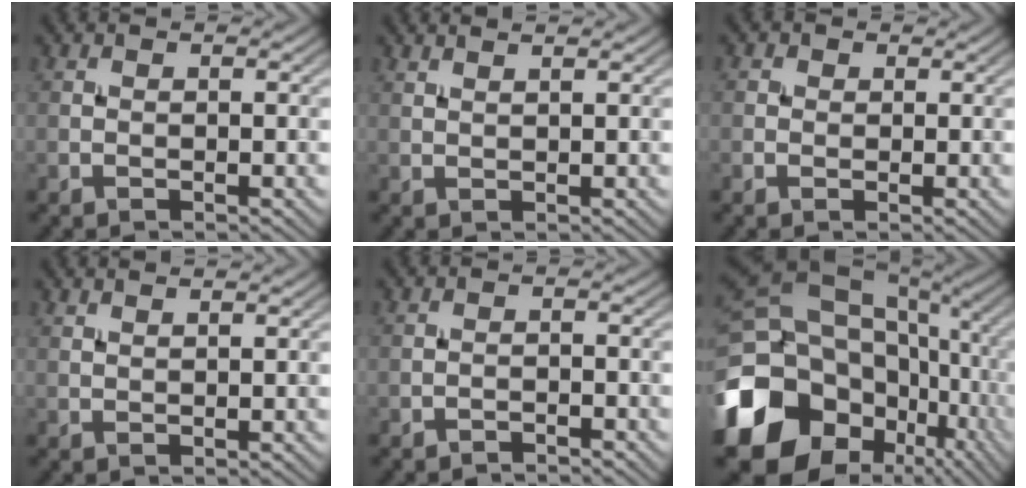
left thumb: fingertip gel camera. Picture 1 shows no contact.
{"total": 1.7, "force": [1.4, 0.3, 0.9], "torque": [-0.012, 0.002, 0.018]}
{"total": 1.2, "force": [0.3, 1.2, 0.3], "torque": [-0.003, 0.001, 0.000]}
{"total": 1.4, "force": [1.3, 0.1, 0.6], "torque": [-0.013, 0.000, 0.022]}
{"total": 1.1, "force": [-1.0, 0.2, 0.3], "torque": [-0.004, 0.001, -0.021]}
{"total": 19.6, "force": [-5.9, 15.5, 10.5], "torque": [-0.252, -0.016, -0.096]}